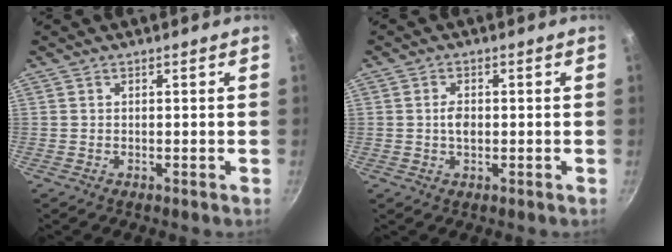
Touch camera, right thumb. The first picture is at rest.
{"total": 2.9, "force": [-0.1, 1.8, 2.3], "torque": [-0.035, 0.006, -0.003]}